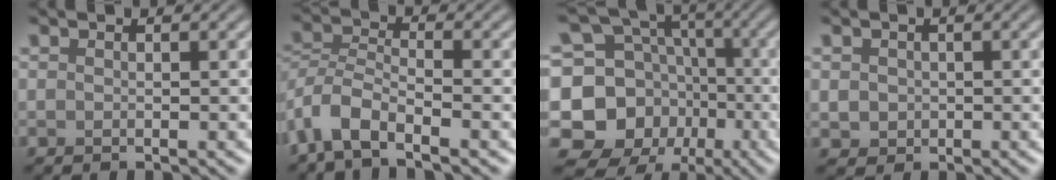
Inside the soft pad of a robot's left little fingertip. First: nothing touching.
{"total": 4.9, "force": [-3.5, 1.8, 2.9], "torque": [-0.055, 0.000, -0.079]}
{"total": 12.6, "force": [-2.6, 11.4, 4.8], "torque": [-0.111, -0.005, -0.052]}
{"total": 1.4, "force": [0.1, 1.3, 0.4], "torque": [-0.005, -0.004, -0.001]}